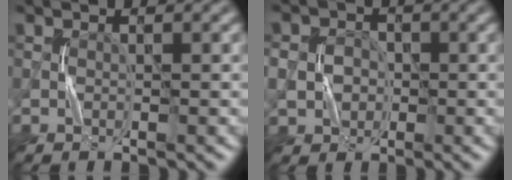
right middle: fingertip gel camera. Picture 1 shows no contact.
{"total": 3.1, "force": [-0.3, 2.8, 1.3], "torque": [-0.013, -0.002, -0.006]}